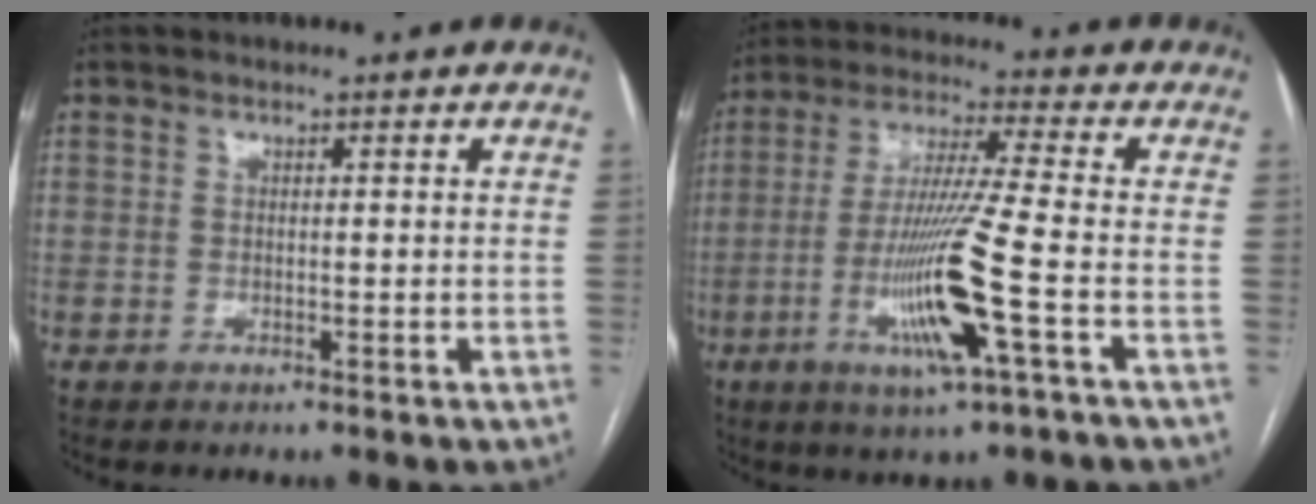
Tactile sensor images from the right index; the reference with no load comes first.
{"total": 13.5, "force": [-4.2, -0.7, 12.8], "torque": [-0.259, -0.018, -0.083]}